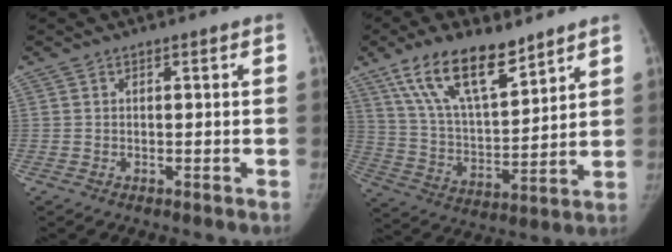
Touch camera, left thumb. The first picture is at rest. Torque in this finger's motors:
{"motor_torque": [0.38, -0.36, 1.35, -1.42, 0.52]}